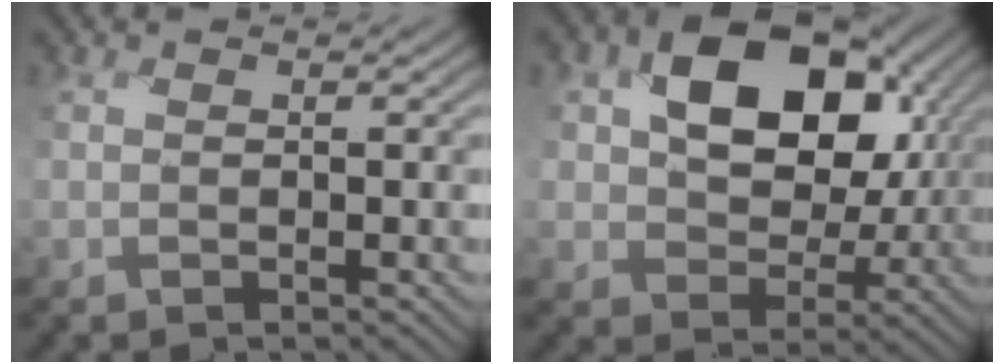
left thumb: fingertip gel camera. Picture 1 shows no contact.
{"total": 13.8, "force": [3.3, 9.9, 9.0], "torque": [-0.153, -0.009, 0.064]}